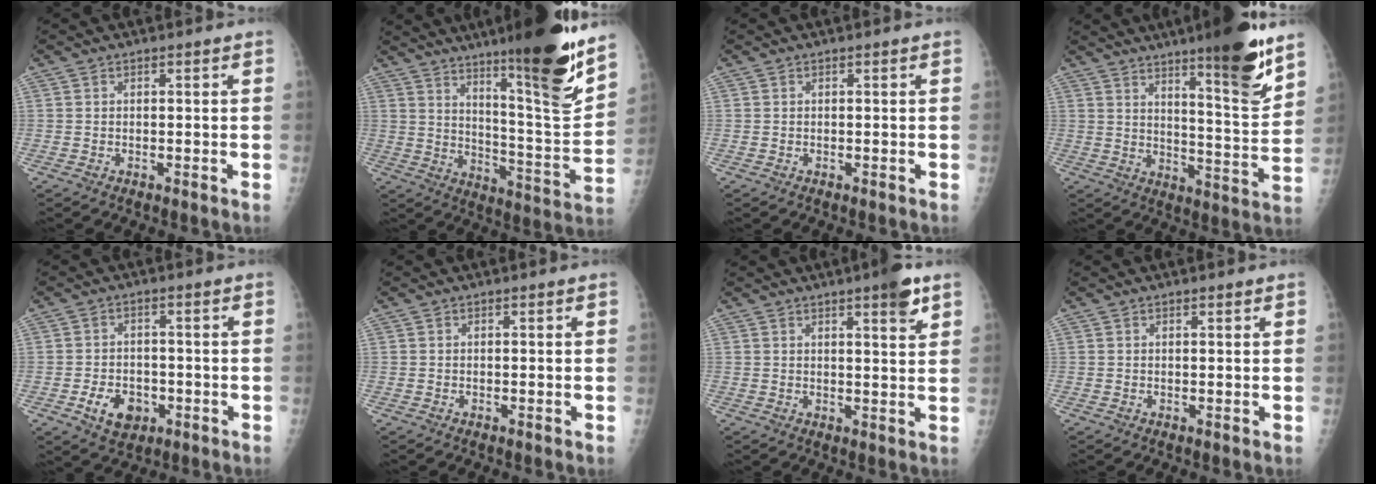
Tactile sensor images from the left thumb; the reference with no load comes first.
{"total": 20.5, "force": [13.9, 1.9, 14.9], "torque": [-0.193, -0.087, 0.221]}
{"total": 0.0}
{"total": 15.8, "force": [10.6, 2.1, 11.6], "torque": [-0.146, -0.075, 0.162]}
{"total": 6.4, "force": [-2.4, 4.6, 3.7], "torque": [-0.047, 0.011, -0.034]}
{"total": 0.0}
{"total": 5.6, "force": [3.4, 1.0, 4.3], "torque": [-0.053, -0.017, 0.043]}
{"total": 0.6, "force": [0.5, 0.2, 0.4], "torque": [-0.006, -0.002, 0.008]}